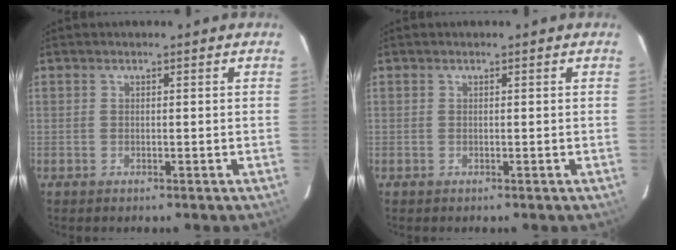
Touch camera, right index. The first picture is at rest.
{"total": 0.0}